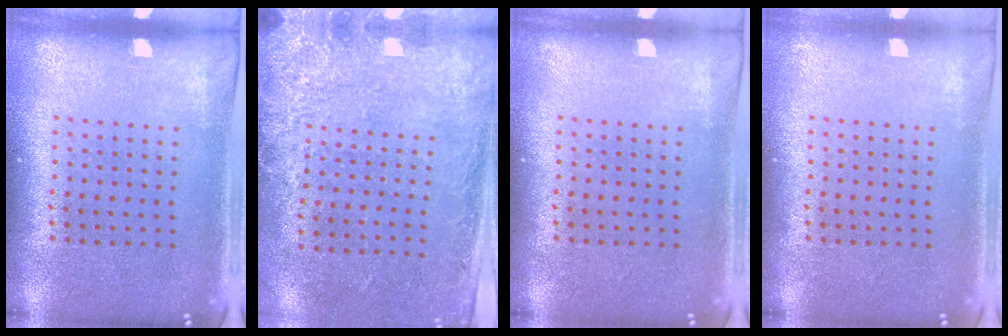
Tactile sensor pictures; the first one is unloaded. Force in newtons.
{"total": 2.8, "press": 1.9, "slide": 2.1}
{"total": 0.0}
{"total": 0.0}